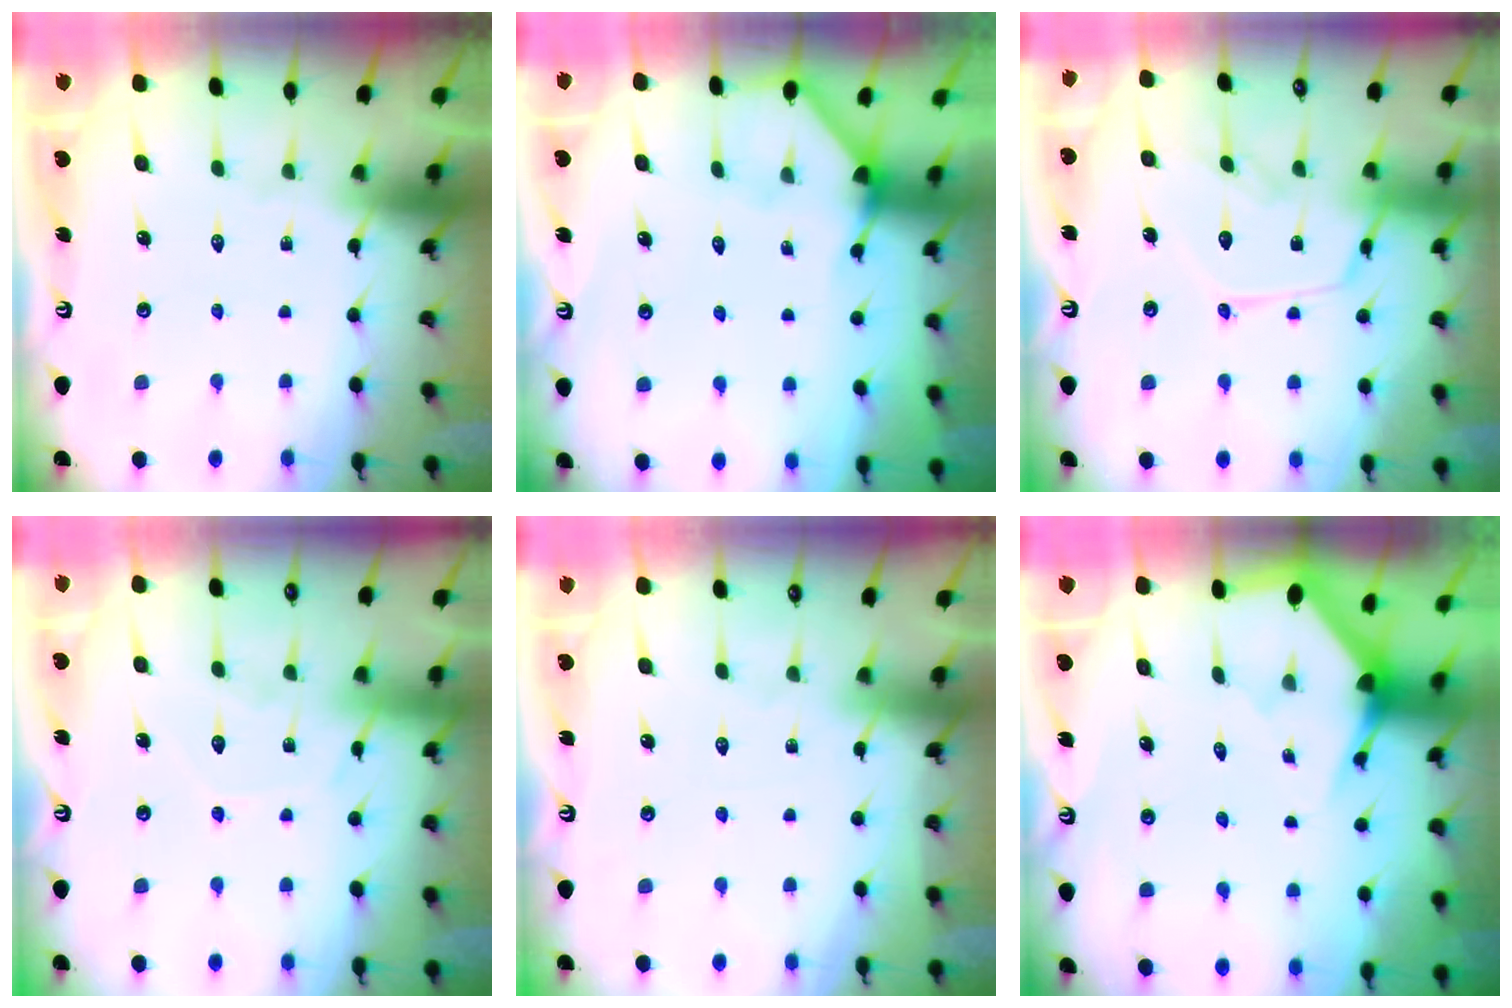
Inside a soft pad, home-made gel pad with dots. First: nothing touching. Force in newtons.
{"total": 3.6, "press": 3.6, "slide": 0.4}
{"total": 13.3, "press": 13.2, "slide": 0.9}
{"total": 8.0, "press": 8.0, "slide": 0.5}
{"total": 2.2, "press": 2.2, "slide": 0.3}
{"total": 3.5, "press": 3.5, "slide": 0.1}